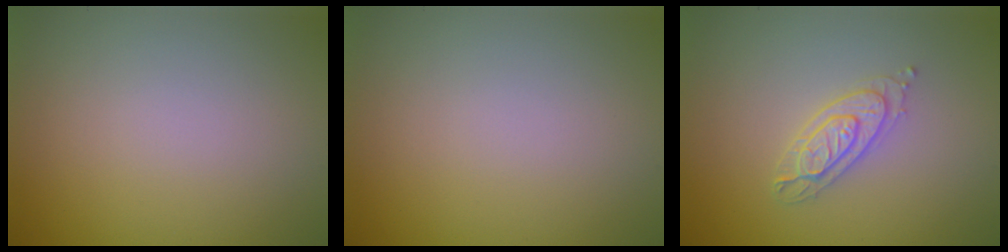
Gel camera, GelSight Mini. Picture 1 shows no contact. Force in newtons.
{"total": 0.0}
{"total": 2.2, "press": 2.1, "slide": 0.4}